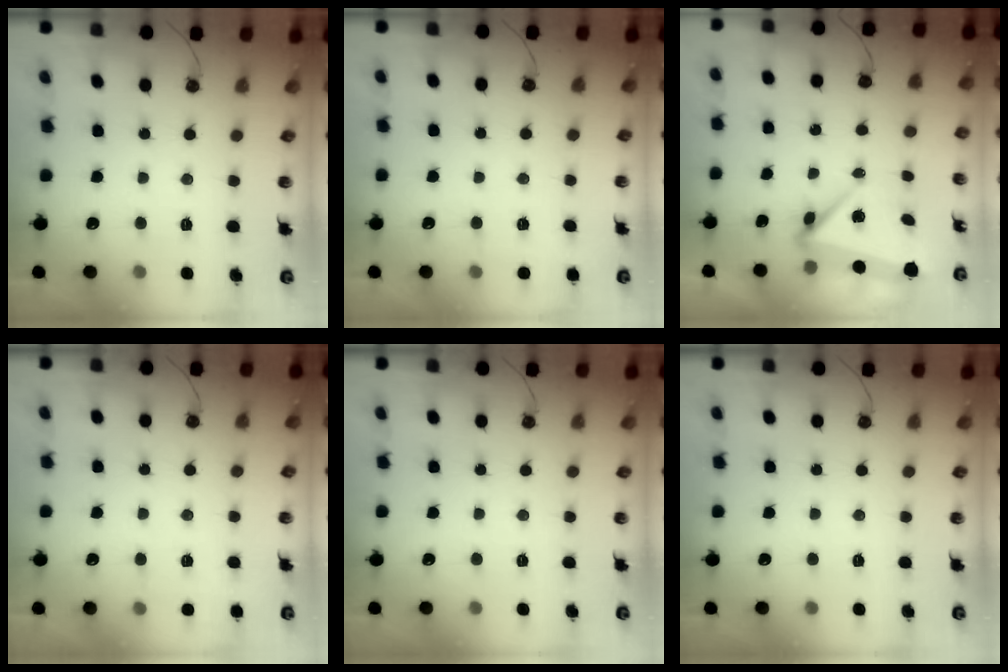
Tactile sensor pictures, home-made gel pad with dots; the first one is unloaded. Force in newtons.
{"total": 2.2, "press": 2.1, "slide": 0.3}
{"total": 6.5, "press": 6.3, "slide": 1.5}
{"total": 2.3, "press": 2.3, "slide": 0.4}
{"total": 0.0}
{"total": 0.0}